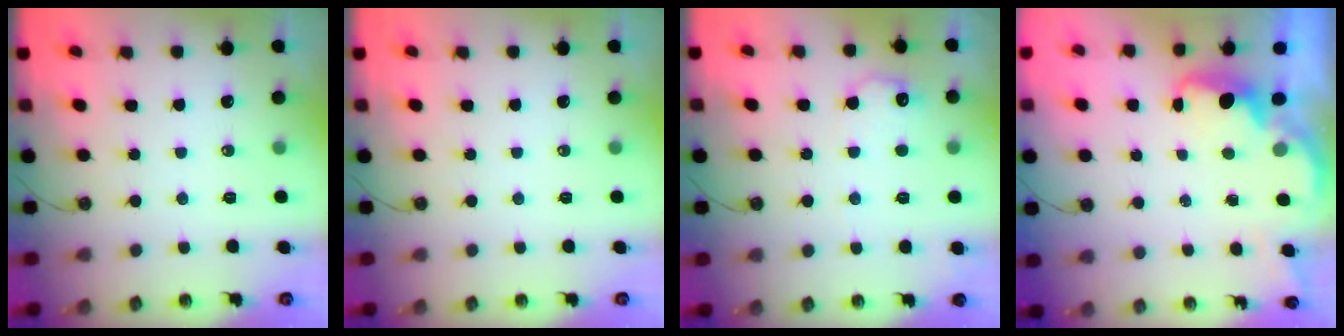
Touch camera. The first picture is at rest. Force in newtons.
{"total": 0.0}
{"total": 7.7, "press": 7.7, "slide": 0.4}
{"total": 1.9, "press": 1.8, "slide": 0.7}